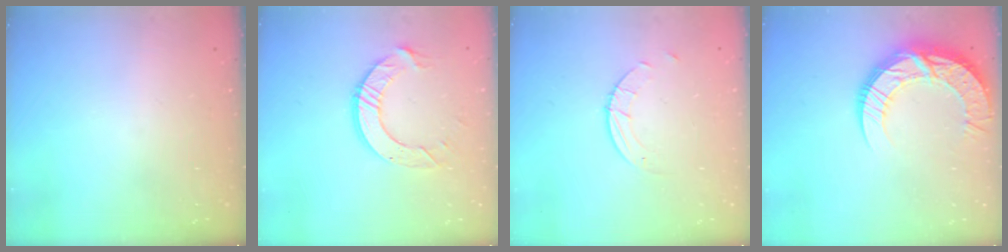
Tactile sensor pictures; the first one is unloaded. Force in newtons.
{"total": 9.7, "press": 9.7, "slide": 0.8}
{"total": 3.8, "press": 3.8, "slide": 0.3}
{"total": 16.6, "press": 16.5, "slide": 1.4}